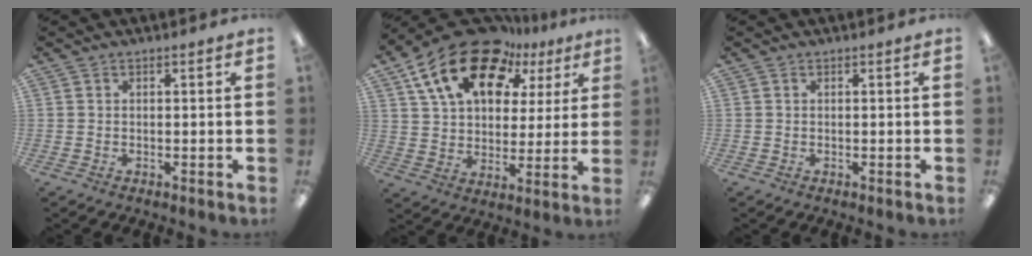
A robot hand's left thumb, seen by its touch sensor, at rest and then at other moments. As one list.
[{"total": 20.6, "force": [12.8, 11.7, 11.2], "torque": [-0.215, -0.066, 0.227]}, {"total": 0.0}]